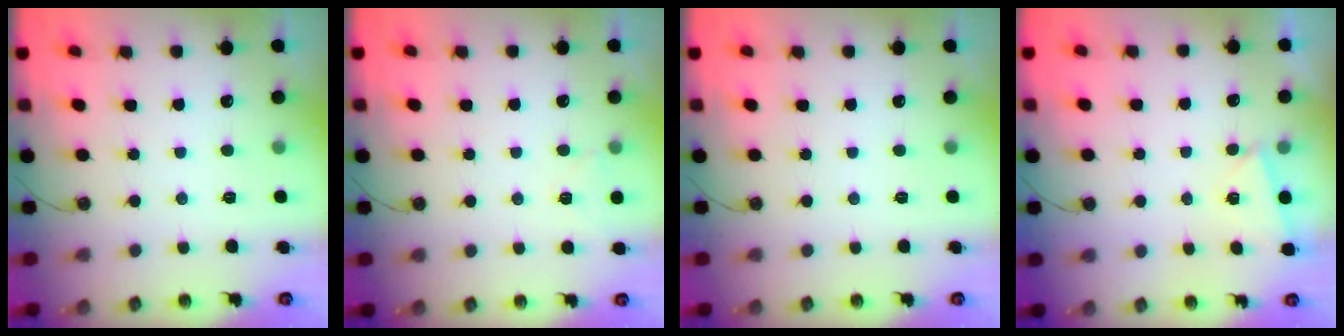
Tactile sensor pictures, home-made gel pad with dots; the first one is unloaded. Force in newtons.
{"total": 3.6, "press": 3.4, "slide": 1.1}
{"total": 0.0}
{"total": 2.8, "press": 1.5, "slide": 2.3}